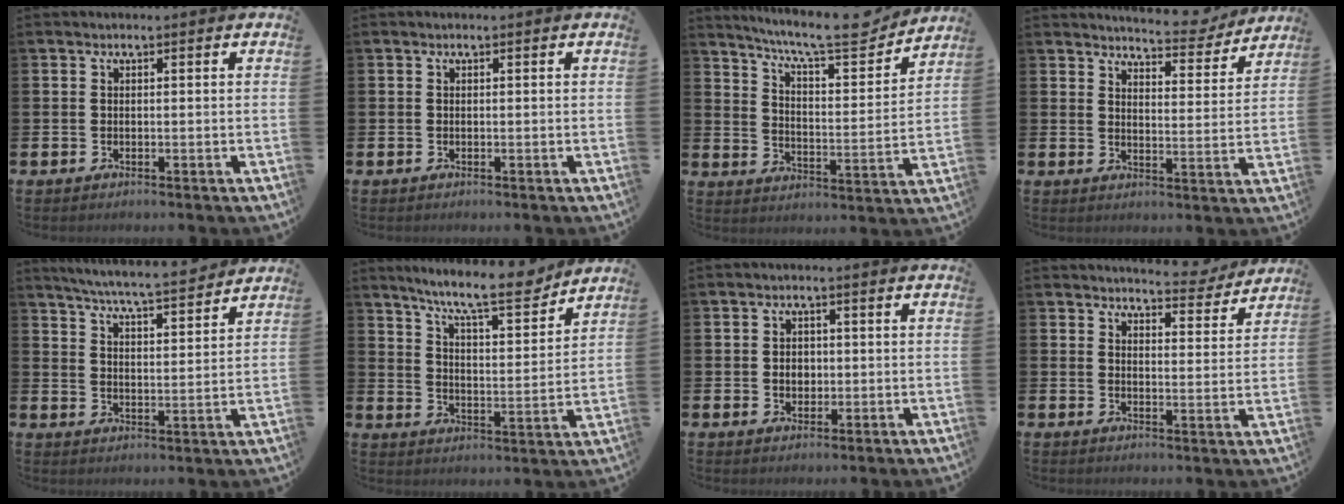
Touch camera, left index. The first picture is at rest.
{"total": 0.0}
{"total": 9.5, "force": [8.5, 1.3, 4.1], "torque": [-0.092, -0.057, 0.141]}
{"total": 5.7, "force": [5.6, 0.8, 0.8], "torque": [-0.017, -0.042, 0.094]}
{"total": 6.2, "force": [6.0, -0.2, 1.6], "torque": [-0.048, -0.044, 0.102]}
{"total": 10.1, "force": [9.0, 1.2, 4.5], "torque": [-0.103, -0.053, 0.153]}
{"total": 2.3, "force": [0.0, 1.9, 1.3], "torque": [-0.010, 0.003, -0.006]}
{"total": 5.0, "force": [4.9, 0.8, 0.6], "torque": [-0.007, -0.036, 0.083]}